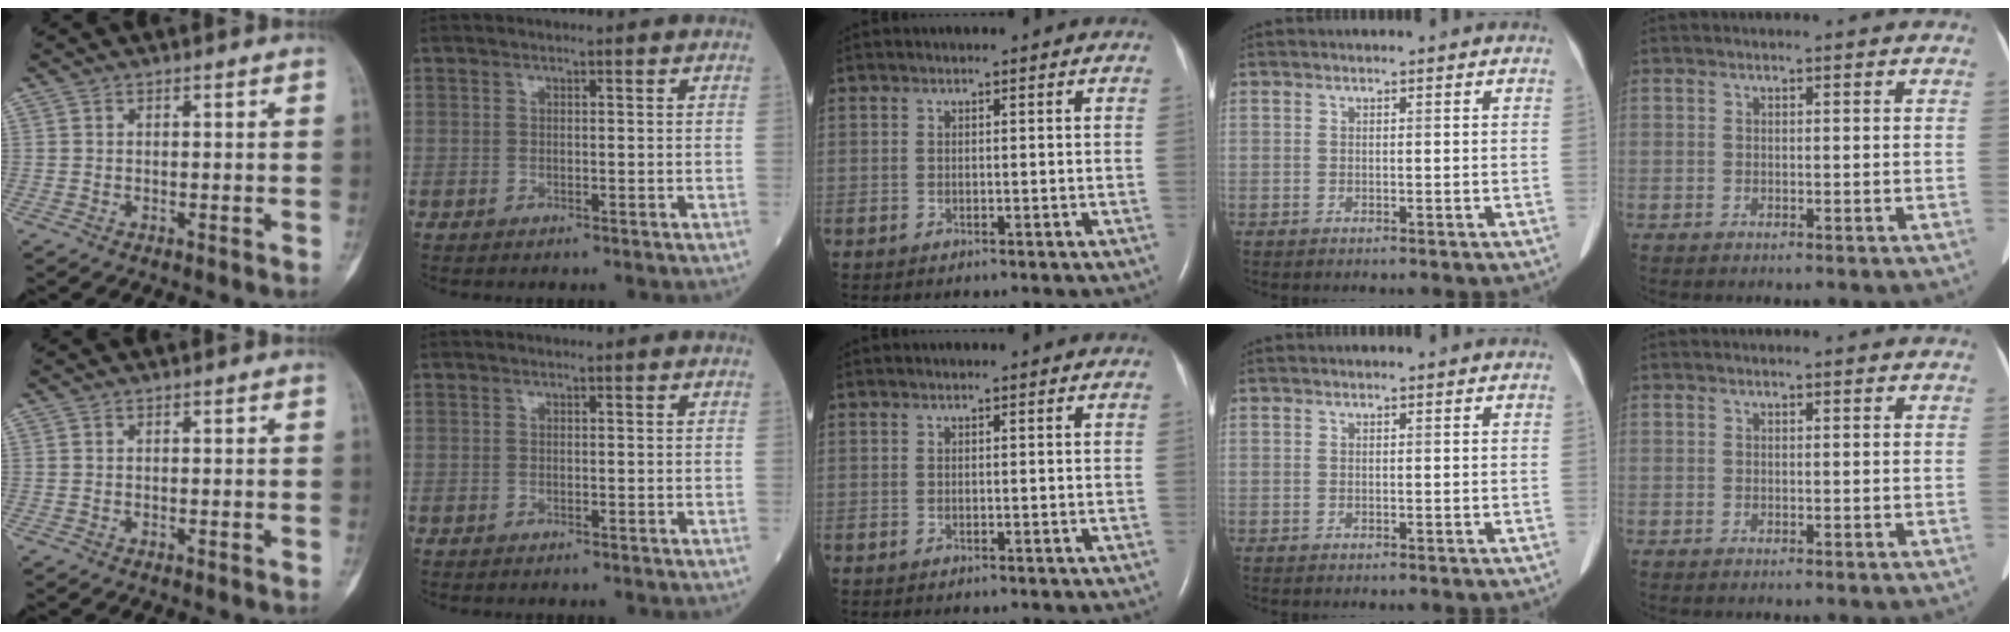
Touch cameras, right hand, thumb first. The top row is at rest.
{}